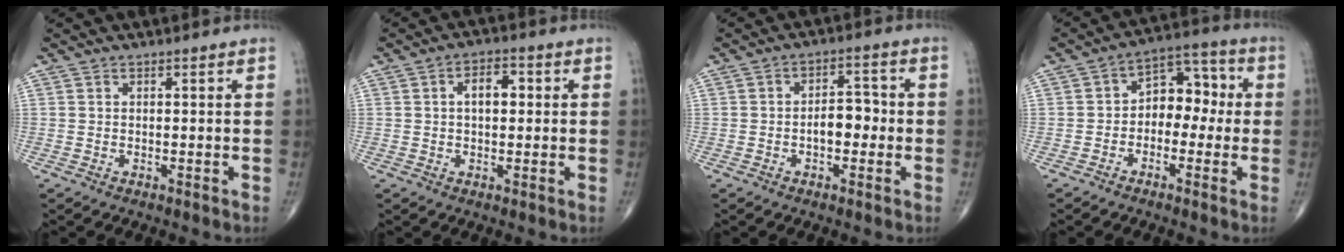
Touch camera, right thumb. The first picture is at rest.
{"total": 5.2, "force": [0.8, 2.9, 4.2], "torque": [-0.060, 0.013, 0.007]}
{"total": 5.4, "force": [-1.0, 3.2, 4.3], "torque": [-0.048, 0.021, -0.022]}
{"total": 9.0, "force": [-0.5, 6.2, 6.5], "torque": [-0.055, 0.042, -0.025]}